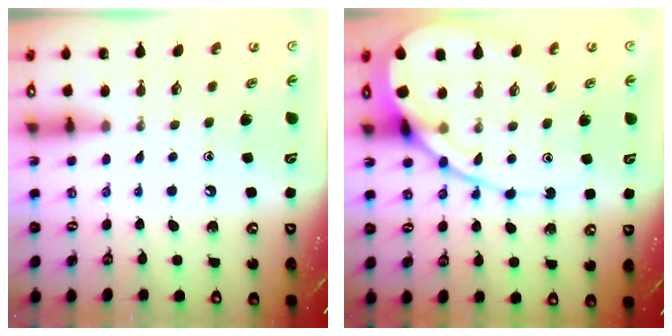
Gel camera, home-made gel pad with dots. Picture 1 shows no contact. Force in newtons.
{"total": 12.0, "press": 12.0, "slide": 0.9}